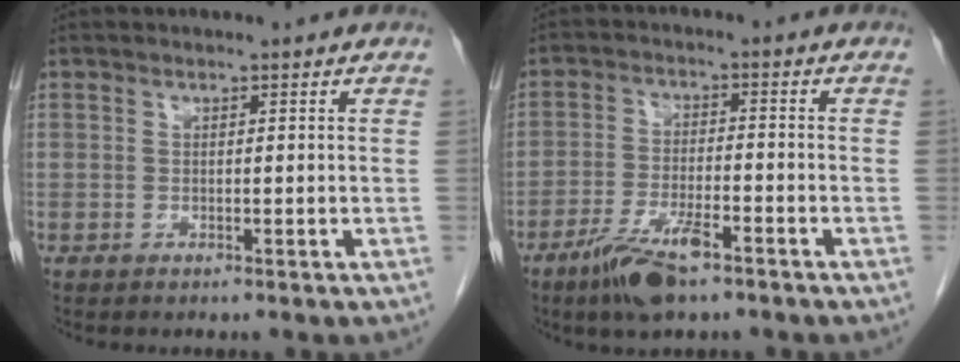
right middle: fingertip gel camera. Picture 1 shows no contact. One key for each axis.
{"total": 7.6, "fx": -5.1, "fy": 1.5, "fz": 5.5, "tx": -0.112, "ty": -0.012, "tz": -0.090}